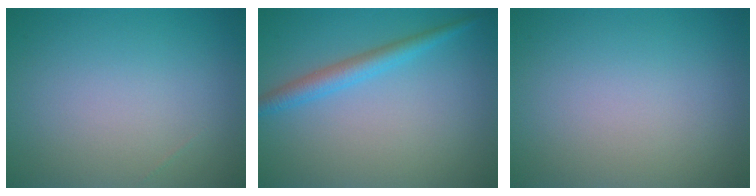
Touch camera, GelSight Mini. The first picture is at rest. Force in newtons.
{"total": 2.5, "press": 2.5, "slide": 0.1}
{"total": 0.0}